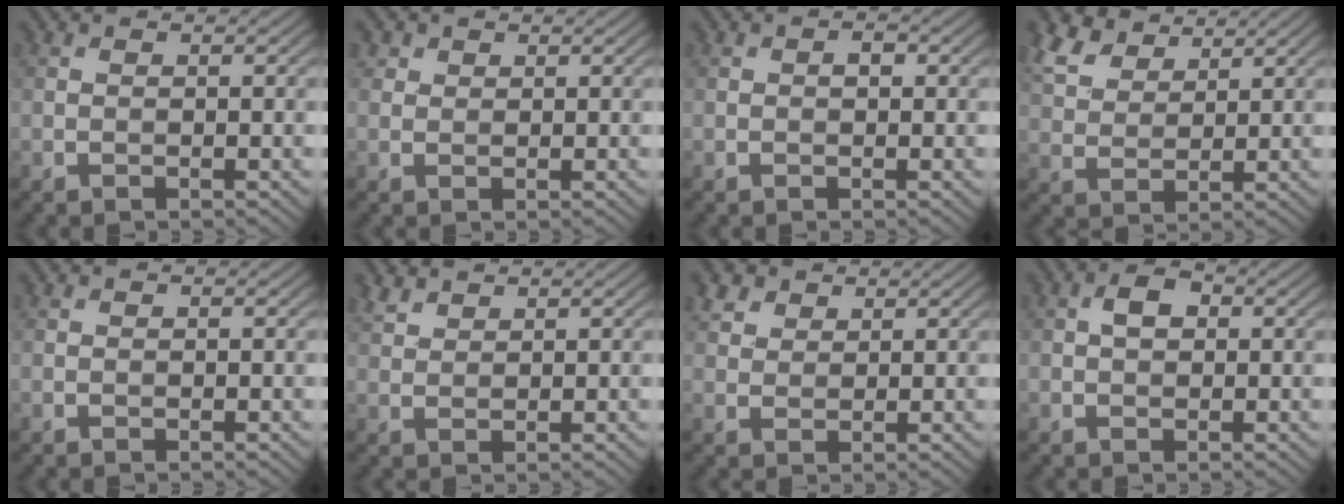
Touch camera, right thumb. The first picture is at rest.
{"total": 1.8, "force": [1.1, 1.3, 0.5], "torque": [-0.013, -0.002, 0.022]}
{"total": 1.0, "force": [0.0, 0.6, 0.8], "torque": [-0.011, 0.002, -0.002]}
{"total": 6.6, "force": [4.9, 3.1, 3.2], "torque": [-0.085, 0.015, 0.106]}
{"total": 0.0}
{"total": 2.4, "force": [2.0, 0.9, 0.9], "torque": [-0.025, 0.007, 0.049]}
{"total": 3.1, "force": [2.1, 2.0, 1.2], "torque": [-0.035, 0.009, 0.046]}
{"total": 2.5, "force": [0.4, 1.7, 1.9], "torque": [-0.036, 0.007, 0.003]}